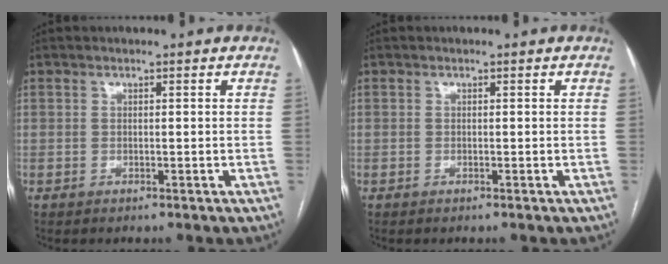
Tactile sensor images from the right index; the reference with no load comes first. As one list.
[{"total": 0.0}]